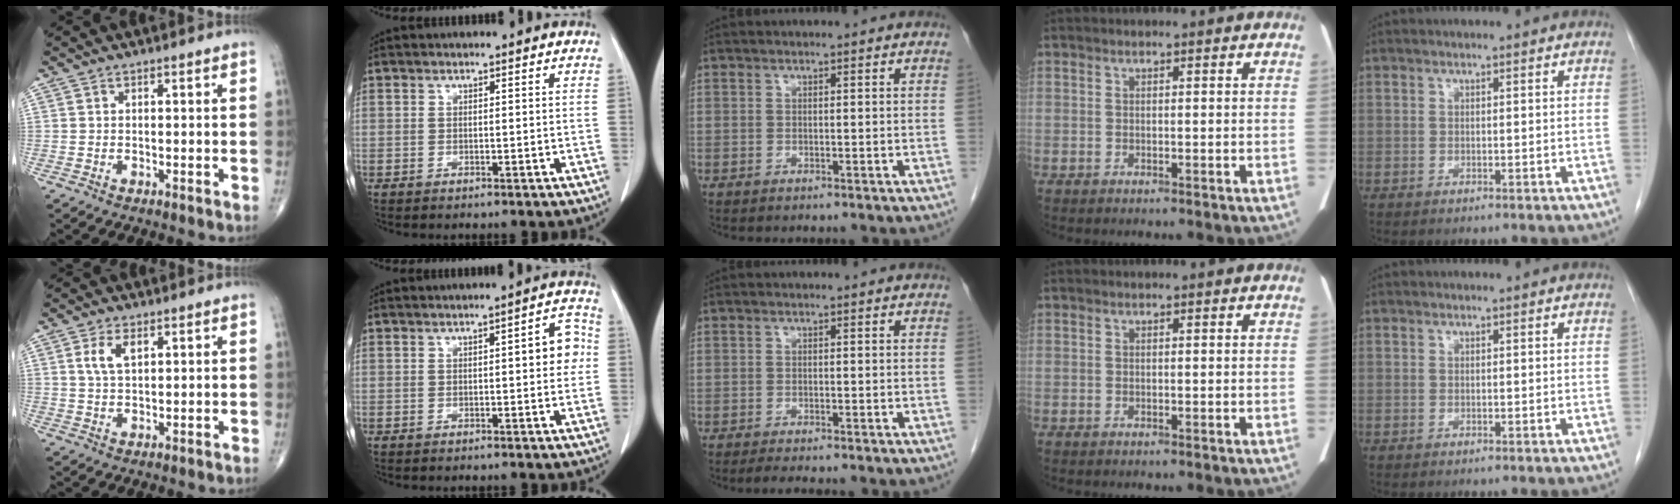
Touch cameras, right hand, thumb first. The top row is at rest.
{"thumb": {"total": 4.4, "force": [1.7, 2.2, 3.4], "torque": [-0.065, -0.001, 0.035]}, "index": {"total": 4.4, "force": [0.2, 1.3, 4.2], "torque": [-0.046, 0.013, -0.004]}, "middle": {"total": 2.3, "force": [-2.0, 0.0, 1.2], "torque": [-0.023, -0.005, -0.031]}}